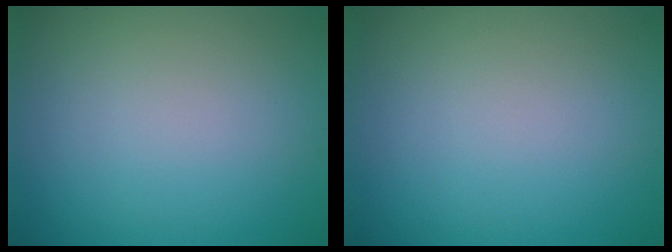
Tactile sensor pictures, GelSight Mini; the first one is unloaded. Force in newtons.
{"total": 0.0}